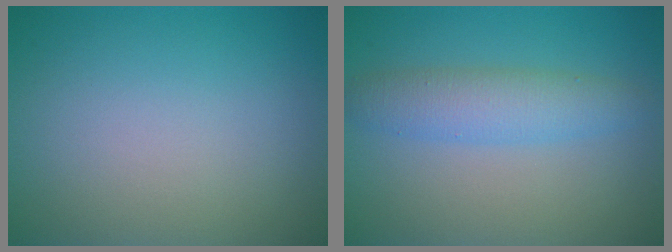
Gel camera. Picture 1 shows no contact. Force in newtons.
{"total": 3.5, "press": 3.5, "slide": 0.0}